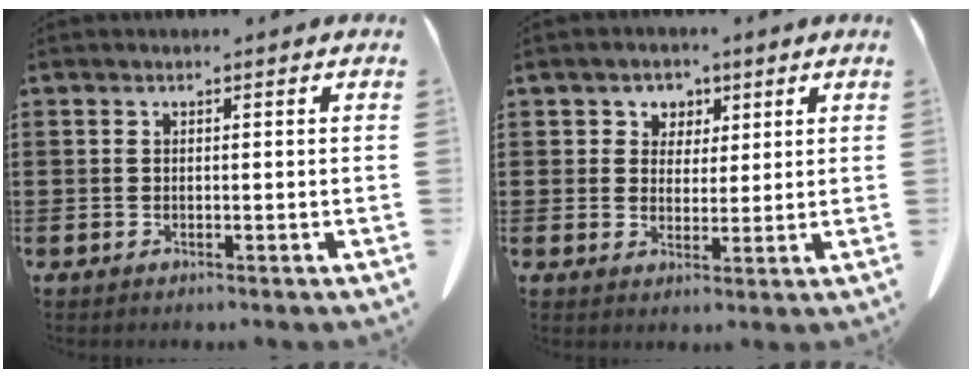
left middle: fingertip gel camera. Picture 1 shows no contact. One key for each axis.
{"total": 3.5, "fx": 1.9, "fy": 2.9, "fz": 0.2, "tx": -0.014, "ty": 0.009, "tz": 0.031}